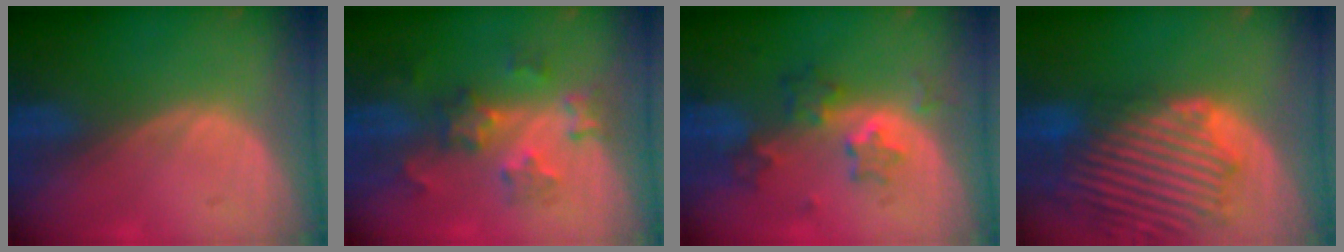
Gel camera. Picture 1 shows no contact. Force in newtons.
{"total": 6.5, "press": 6.3, "slide": 1.8}
{"total": 6.4, "press": 5.9, "slide": 2.7}
{"total": 14.1, "press": 12.0, "slide": 7.4}